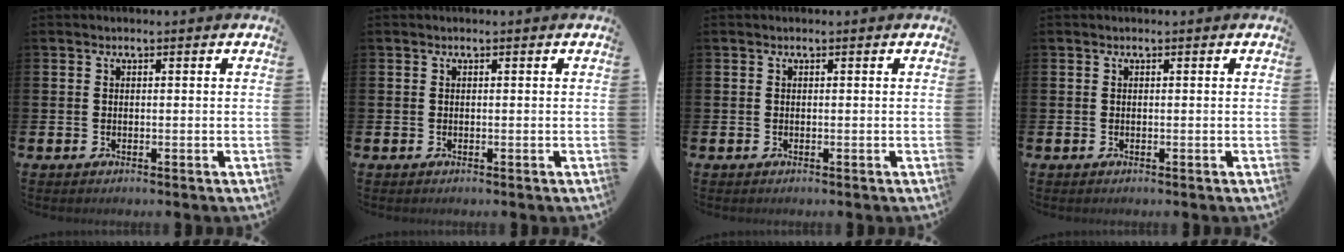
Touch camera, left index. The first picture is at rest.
{"total": 0.0}
{"total": 0.0}
{"total": 0.0}